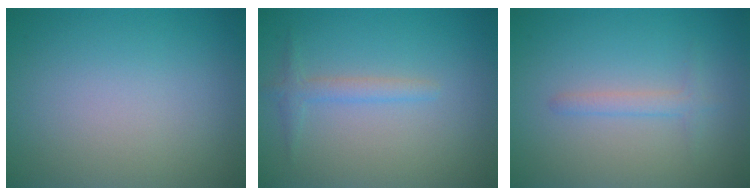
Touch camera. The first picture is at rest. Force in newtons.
{"total": 1.6, "press": 1.6, "slide": 0.1}
{"total": 1.4, "press": 1.4, "slide": 0.1}